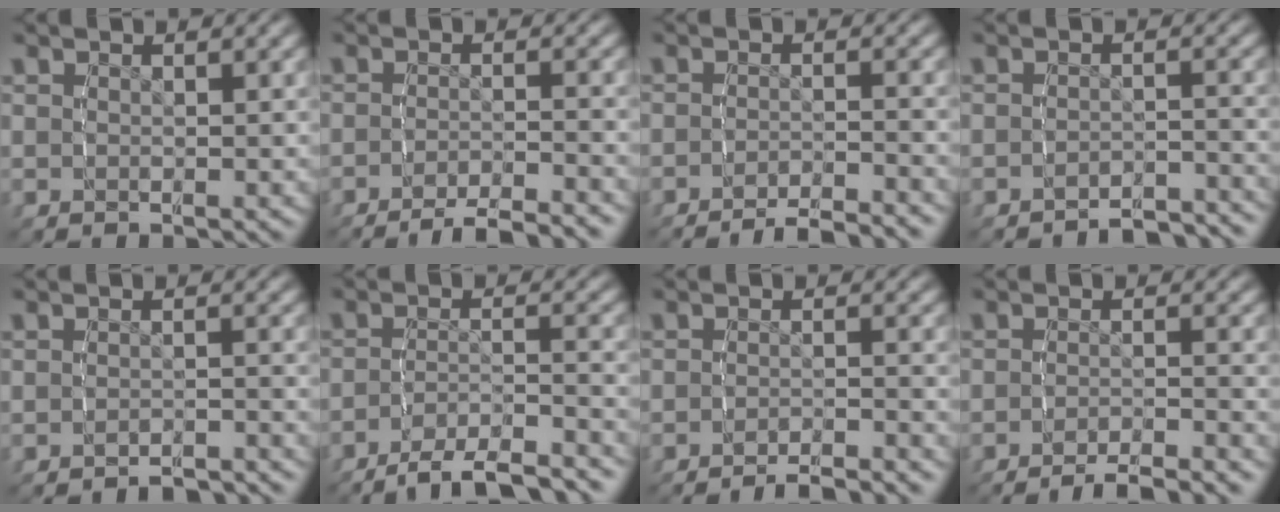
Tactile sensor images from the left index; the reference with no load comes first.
{"total": 4.6, "force": [-4.3, 0.7, 1.7], "torque": [-0.013, -0.003, -0.074]}
{"total": 4.4, "force": [-4.3, 0.5, 1.0], "torque": [-0.004, -0.004, -0.074]}
{"total": 6.3, "force": [-6.2, 1.0, 0.9], "torque": [0.008, -0.006, -0.101]}
{"total": 3.0, "force": [-2.9, 0.3, 0.3], "torque": [-0.001, -0.001, -0.051]}
{"total": 9.8, "force": [-9.2, 1.9, 2.9], "torque": [-0.025, -0.018, -0.142]}
{"total": 3.9, "force": [-3.8, 0.4, 0.8], "torque": [0.000, -0.002, -0.067]}
{"total": 4.2, "force": [-3.9, 0.6, 1.3], "torque": [-0.007, -0.002, -0.070]}